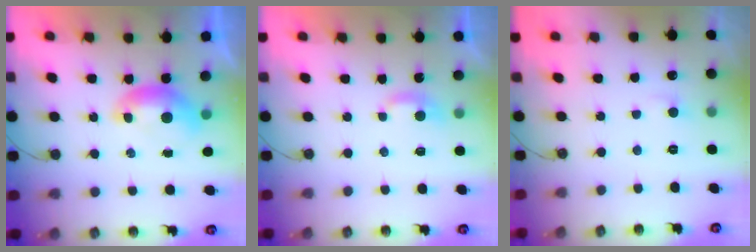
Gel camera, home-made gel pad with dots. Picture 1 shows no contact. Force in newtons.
{"total": 3.5, "press": 3.4, "slide": 0.3}
{"total": 0.8, "press": 0.4, "slide": 0.7}